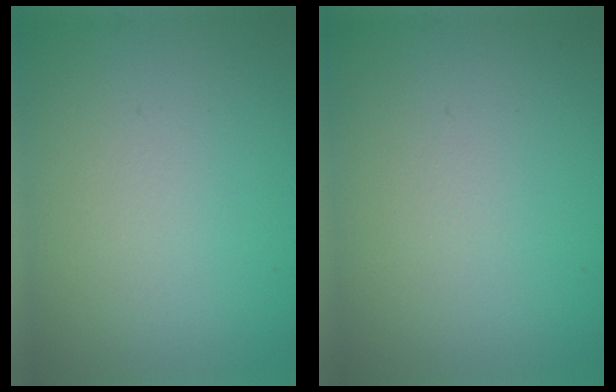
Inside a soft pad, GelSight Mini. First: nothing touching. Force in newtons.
{"total": 0.0}